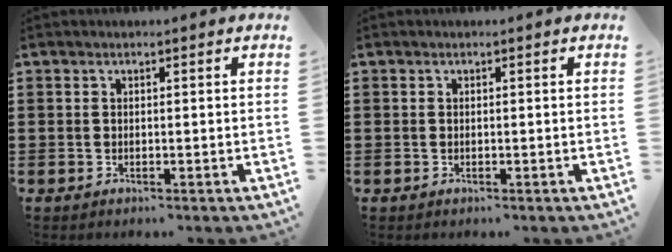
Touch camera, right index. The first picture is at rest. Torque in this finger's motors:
{"motor_torque": [-0.91, 1.23, 0.00, 0.01]}